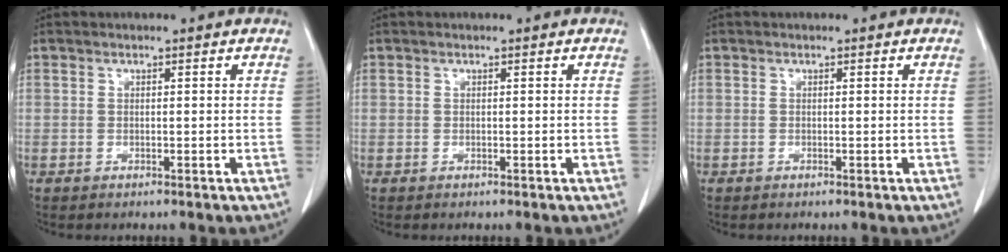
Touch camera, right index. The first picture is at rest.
{"total": 0.0}
{"total": 0.0}